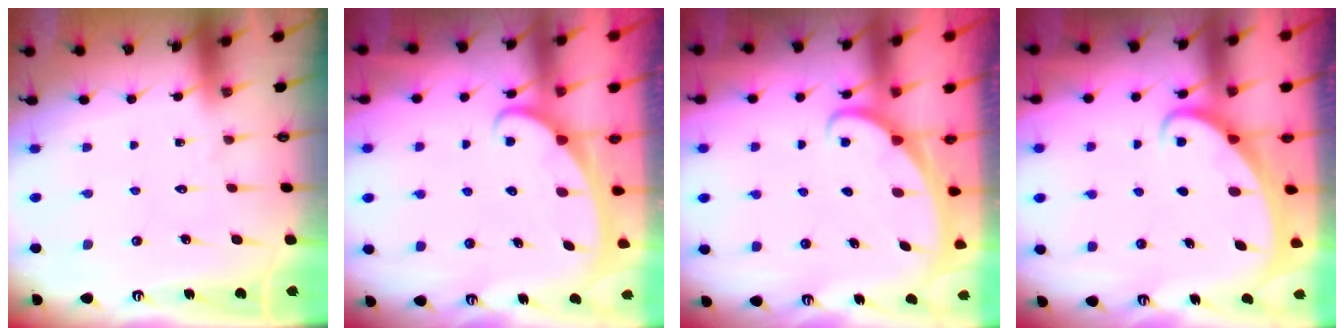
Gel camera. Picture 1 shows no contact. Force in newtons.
{"total": 2.5, "press": 2.5, "slide": 0.4}
{"total": 1.8, "press": 1.7, "slide": 0.1}
{"total": 2.0, "press": 2.0, "slide": 0.2}